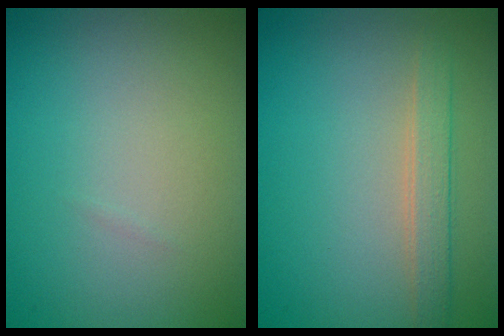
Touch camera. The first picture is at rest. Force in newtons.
{"total": 2.1, "press": 2.1, "slide": 0.2}